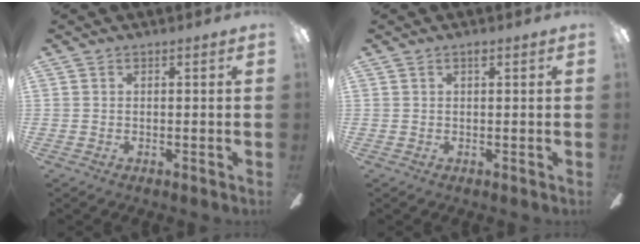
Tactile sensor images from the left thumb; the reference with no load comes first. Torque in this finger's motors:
{"motor_torque": [-0.05, -0.47, 0.93, -0.07, 0.02]}